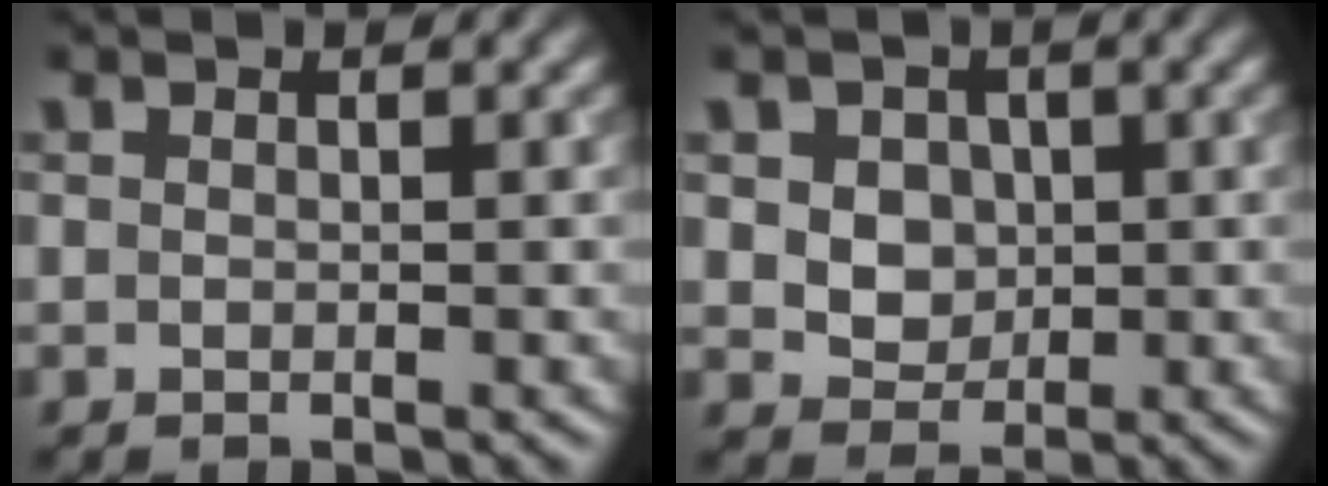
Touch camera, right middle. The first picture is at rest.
{"total": 4.2, "force": [1.1, 3.5, 2.2], "torque": [-0.037, 0.010, 0.020]}